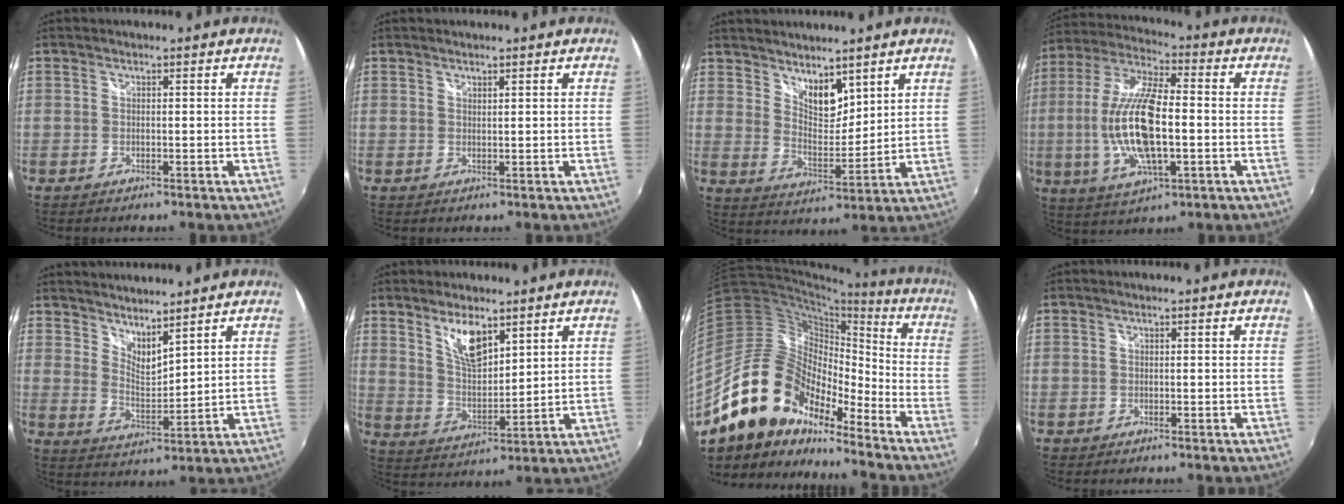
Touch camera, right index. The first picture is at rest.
{"total": 0.7, "force": [0.7, 0.1, 0.2], "torque": [-0.002, -0.001, 0.012]}
{"total": 7.2, "force": [5.6, 3.0, 3.3], "torque": [-0.041, -0.004, 0.101]}
{"total": 16.8, "force": [-2.2, 5.7, 15.7], "torque": [-0.314, -0.004, -0.038]}
{"total": 7.4, "force": [6.6, 1.6, 3.1], "torque": [-0.046, -0.008, 0.117]}
{"total": 8.4, "force": [5.4, 3.2, 5.6], "torque": [-0.099, -0.002, 0.108]}
{"total": 18.6, "force": [-13.6, 8.9, 9.0], "torque": [-0.166, 0.006, -0.255]}
{"total": 0.5, "force": [-0.1, 0.5, 0.0], "torque": [0.000, 0.002, -0.001]}